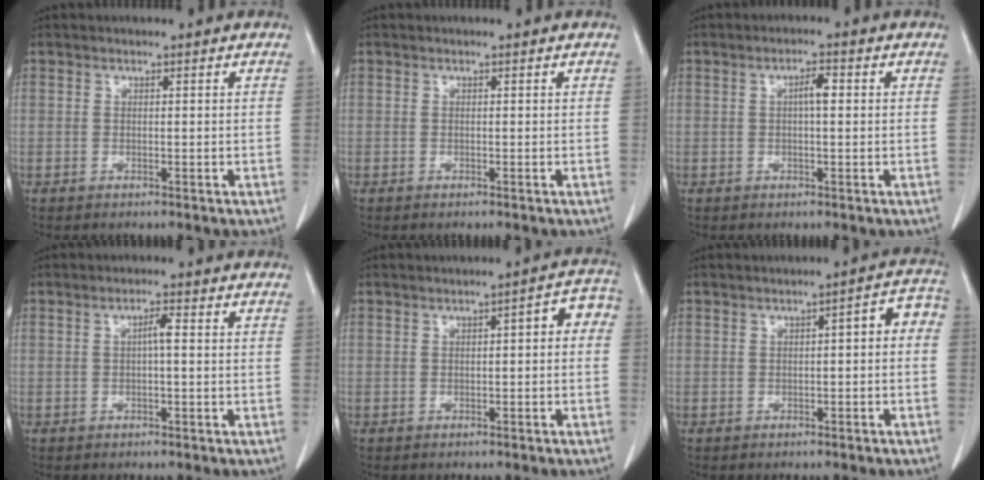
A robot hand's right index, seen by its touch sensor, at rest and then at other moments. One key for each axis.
{"total": 0.0}
{"total": 2.5, "fx": 0.4, "fy": 0.5, "fz": 2.5, "tx": -0.043, "ty": 0.004, "tz": 0.006}
{"total": 2.0, "fx": 0.0, "fy": 0.2, "fz": 2.0, "tx": -0.034, "ty": 0.004, "tz": 0.001}
{"total": 4.0, "fx": 0.0, "fy": 1.4, "fz": 3.8, "tx": -0.040, "ty": 0.028, "tz": -0.006}
{"total": 4.2, "fx": -0.5, "fy": 1.5, "fz": 3.9, "tx": -0.043, "ty": 0.029, "tz": -0.011}